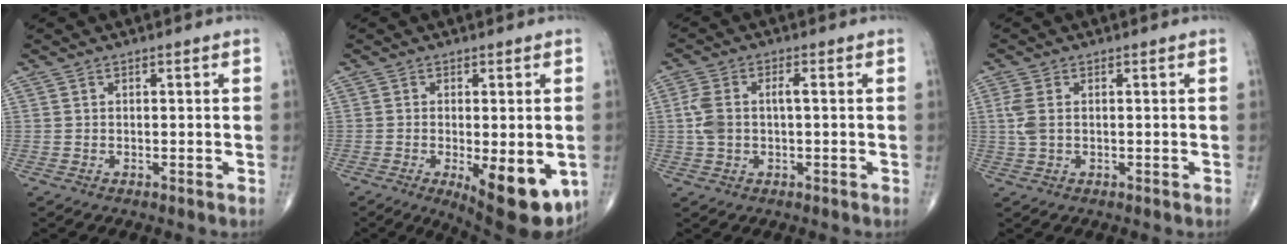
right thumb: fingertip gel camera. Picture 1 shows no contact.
{"total": 13.5, "force": [-4.2, 4.9, 11.8], "torque": [-0.138, -0.018, -0.044]}
{"total": 5.9, "force": [0.2, 2.9, 5.1], "torque": [-0.131, 0.020, 0.003]}
{"total": 3.2, "force": [0.4, 1.8, 2.7], "torque": [-0.084, 0.005, 0.011]}